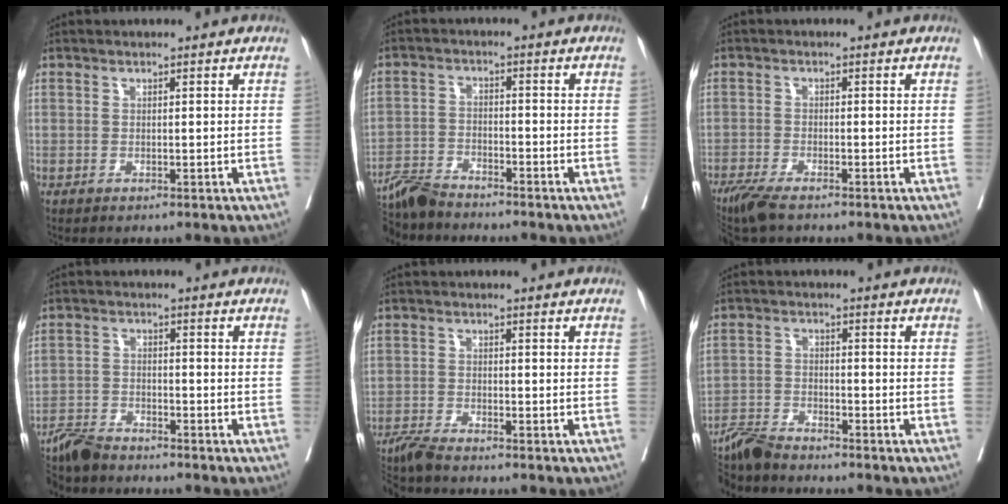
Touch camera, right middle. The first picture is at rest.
{"total": 7.3, "force": [-7.0, 0.6, 1.9], "torque": [-0.029, -0.016, -0.130]}
{"total": 5.3, "force": [-4.3, 0.7, 3.1], "torque": [-0.059, -0.014, -0.078]}
{"total": 6.4, "force": [-6.2, 0.8, 1.7], "torque": [-0.025, -0.021, -0.114]}
{"total": 4.3, "force": [-4.0, -0.5, 1.6], "torque": [-0.027, -0.016, -0.076]}
{"total": 7.2, "force": [-6.9, 0.3, 2.0], "torque": [-0.031, -0.016, -0.128]}